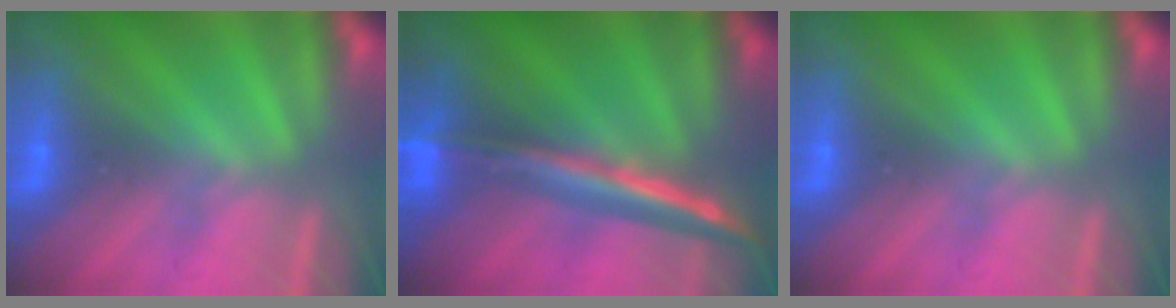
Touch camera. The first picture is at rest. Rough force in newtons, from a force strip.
{"total": 2.9}
{"total": 0.0}